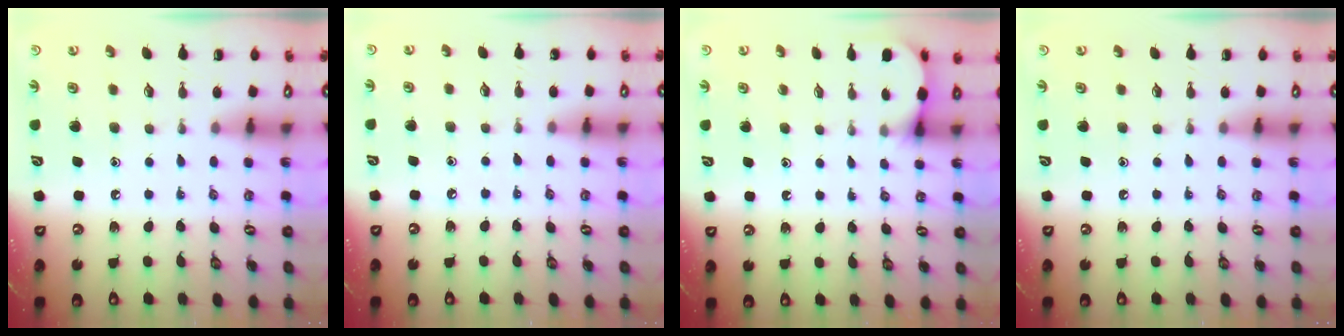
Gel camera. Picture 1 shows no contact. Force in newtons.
{"total": 3.9, "press": 3.8, "slide": 0.5}
{"total": 1.3, "press": 1.3, "slide": 0.1}
{"total": 0.0}